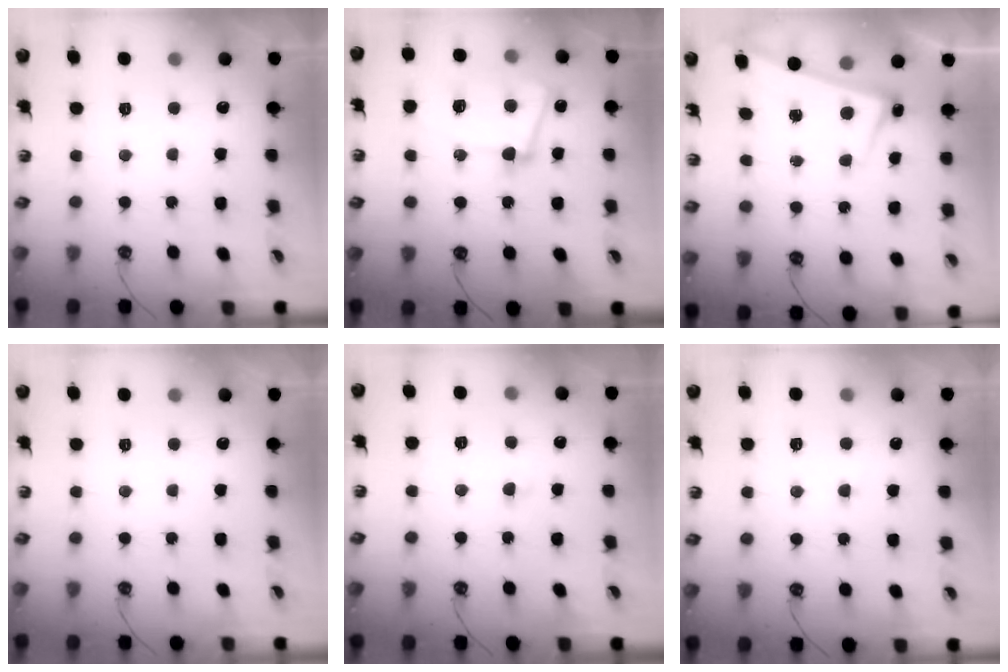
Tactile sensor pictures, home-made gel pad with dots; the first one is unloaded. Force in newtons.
{"total": 14.7, "press": 14.5, "slide": 2.0}
{"total": 2.5, "press": 2.5, "slide": 0.7}
{"total": 0.0}
{"total": 2.8, "press": 2.8, "slide": 0.5}
{"total": 4.9, "press": 4.8, "slide": 0.3}